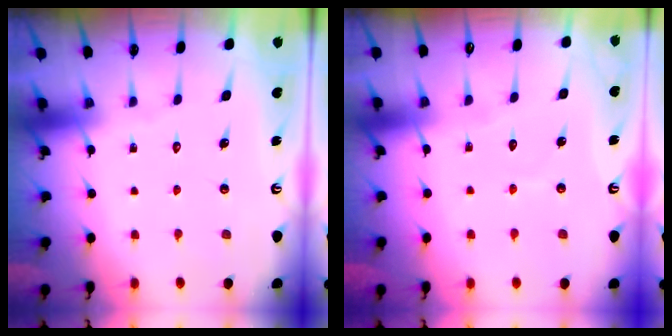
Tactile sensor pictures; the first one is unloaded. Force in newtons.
{"total": 2.6, "press": 2.6, "slide": 0.1}